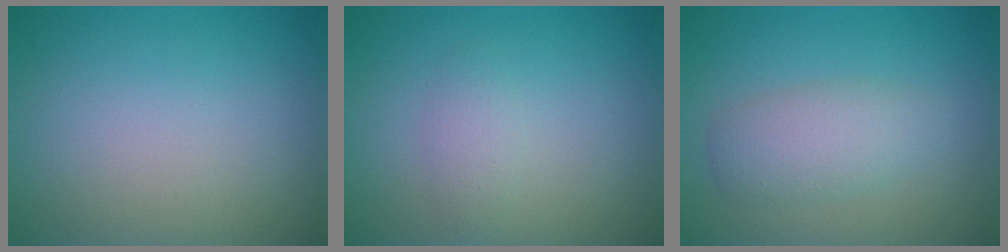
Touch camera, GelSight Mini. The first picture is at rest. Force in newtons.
{"total": 1.4, "press": 1.4, "slide": 0.1}
{"total": 3.2, "press": 3.2, "slide": 0.1}